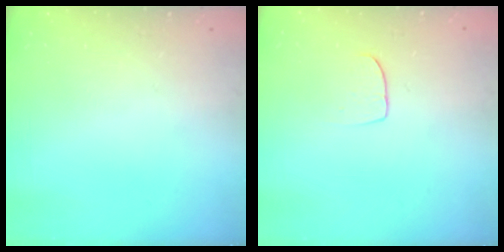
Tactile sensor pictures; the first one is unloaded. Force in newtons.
{"total": 6.4, "press": 6.4, "slide": 0.5}